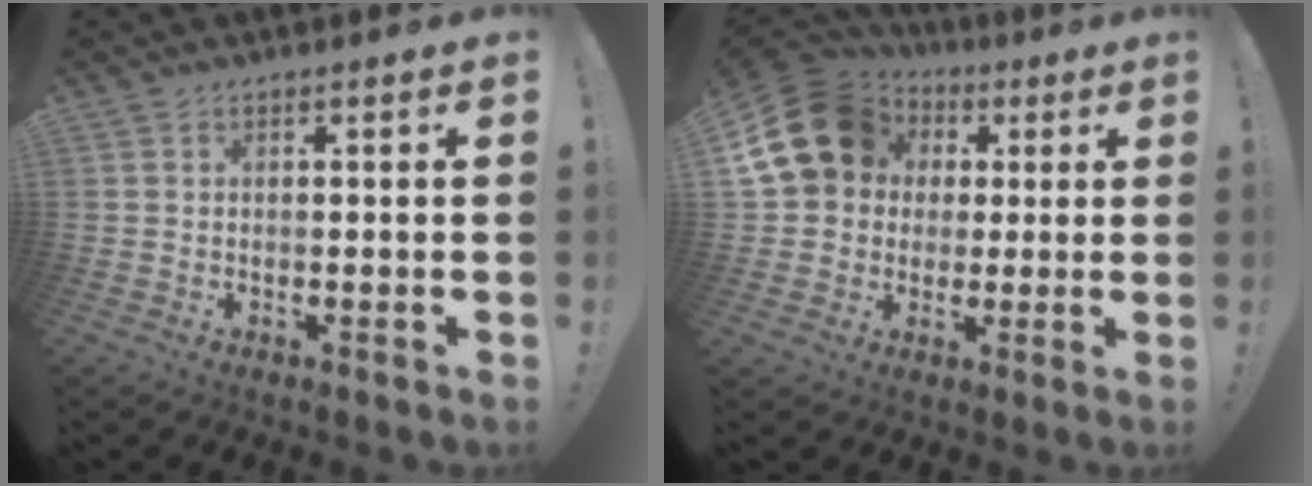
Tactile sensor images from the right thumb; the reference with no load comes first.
{"total": 18.5, "force": [5.0, 15.1, 9.5], "torque": [-0.163, -0.012, 0.107]}